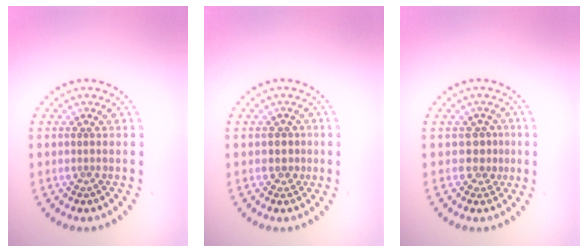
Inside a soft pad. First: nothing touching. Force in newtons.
{"total": 1.5, "press": 1.2, "slide": 1.0}
{"total": 2.0, "press": 1.4, "slide": 1.3}